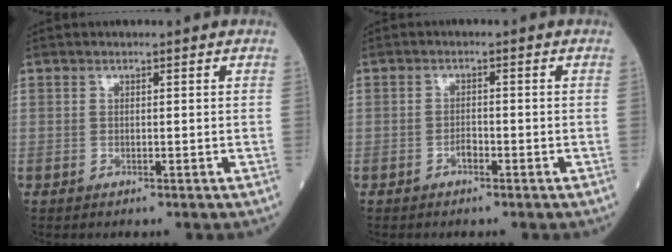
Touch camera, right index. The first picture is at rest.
{"total": 1.4, "force": [-0.9, 0.6, 0.8], "torque": [-0.010, 0.004, -0.017]}